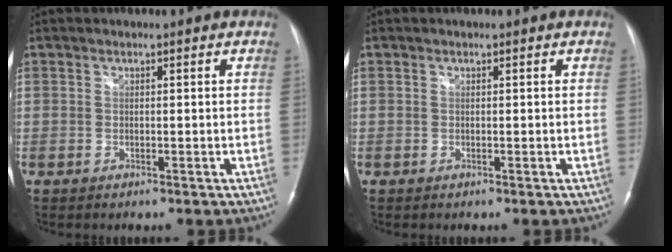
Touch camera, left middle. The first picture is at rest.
{"total": 0.0}